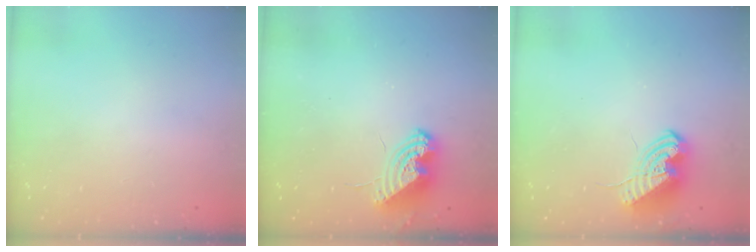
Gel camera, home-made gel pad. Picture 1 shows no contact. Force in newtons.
{"total": 10.0, "press": 9.9, "slide": 0.5}
{"total": 9.1, "press": 9.1, "slide": 0.6}